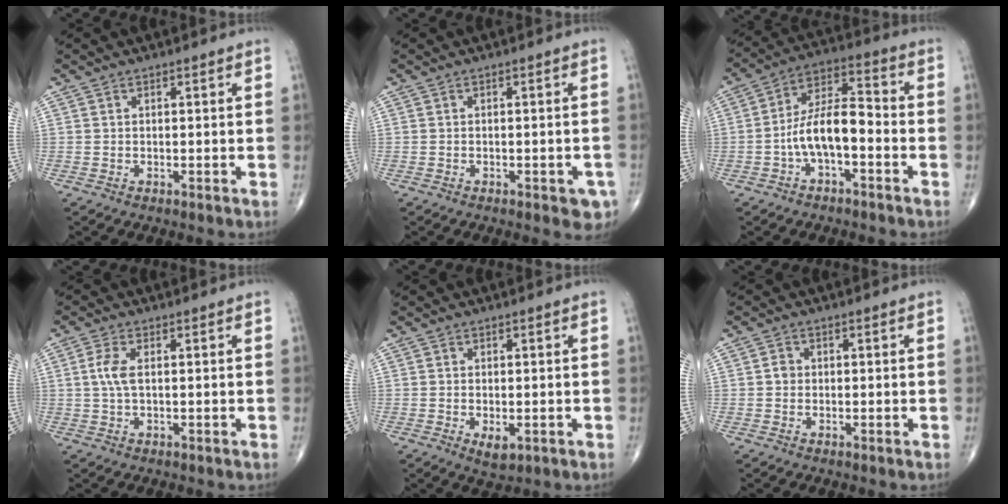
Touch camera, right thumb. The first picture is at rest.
{"total": 3.8, "force": [-1.7, 1.6, 2.9], "torque": [-0.020, 0.004, -0.018]}
{"total": 10.3, "force": [-3.0, 4.5, 8.8], "torque": [-0.156, 0.048, -0.061]}
{"total": 3.7, "force": [0.5, 1.5, 3.3], "torque": [-0.087, 0.006, 0.009]}
{"total": 3.2, "force": [-0.9, 1.6, 2.6], "torque": [-0.041, -0.007, -0.009]}
{"total": 1.5, "force": [0.0, 1.3, 0.7], "torque": [-0.005, 0.004, -0.003]}